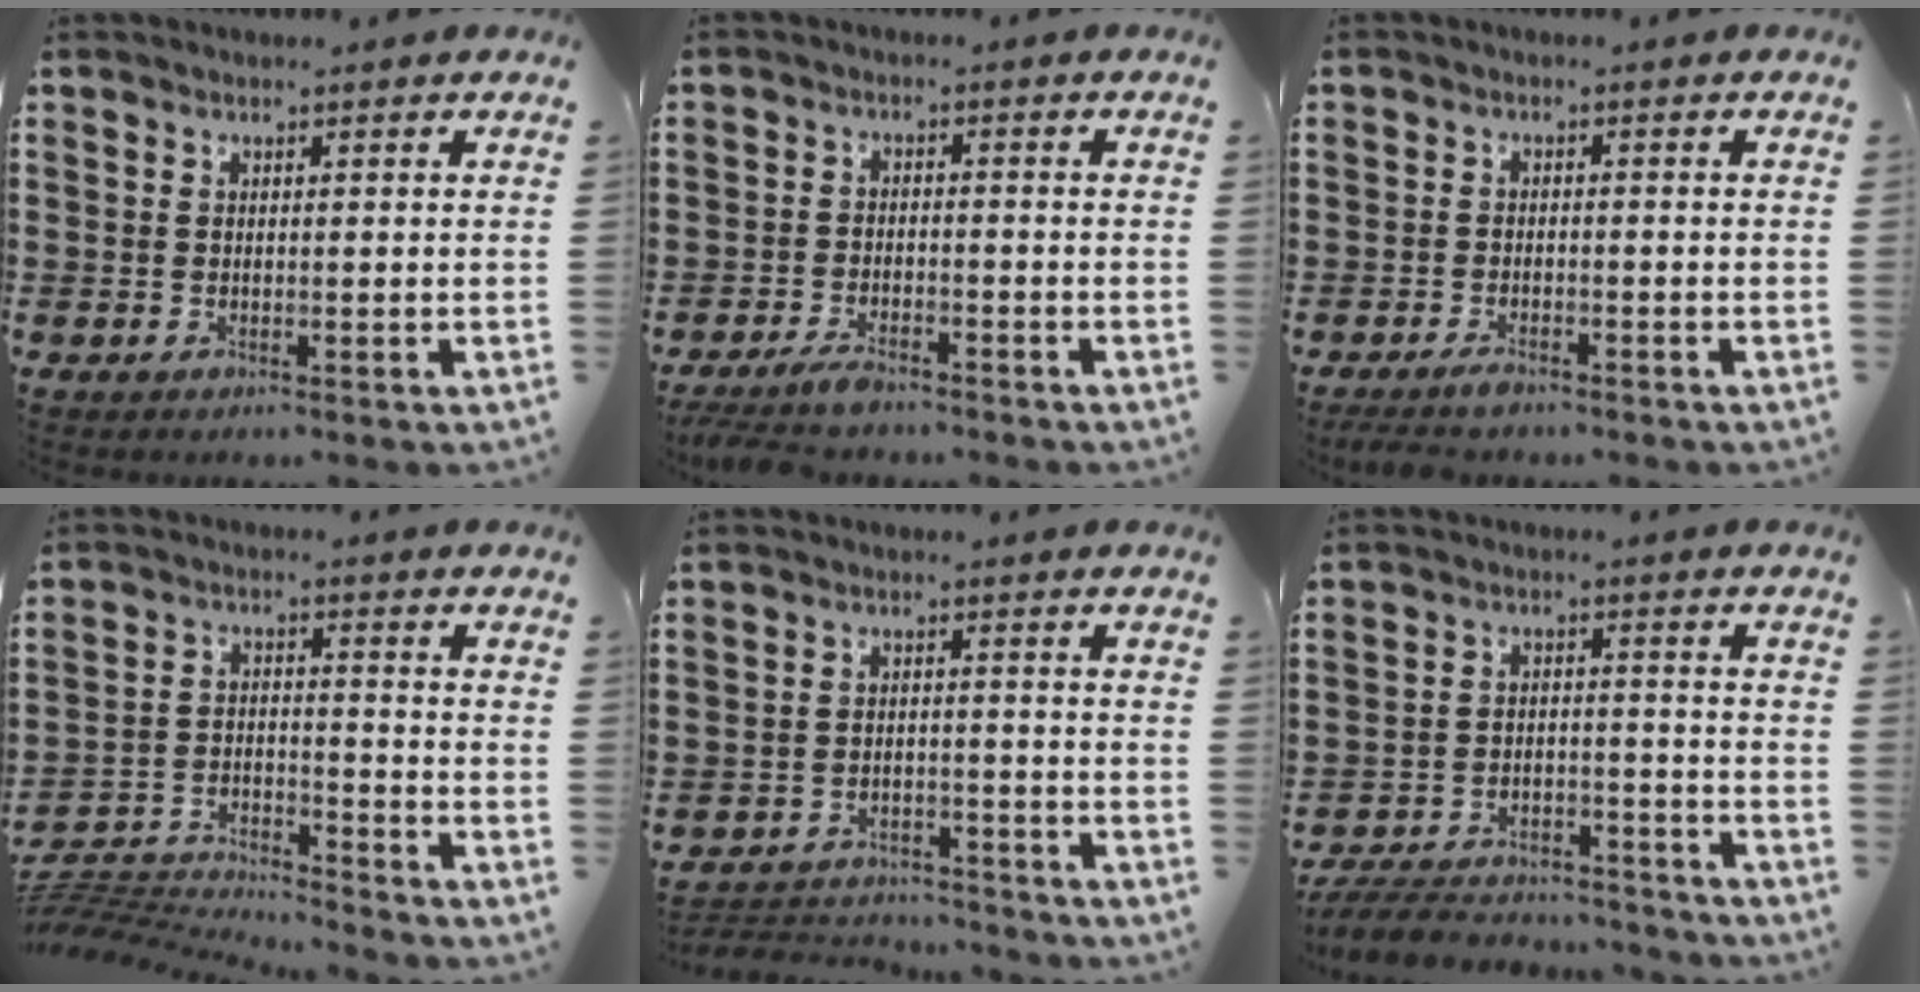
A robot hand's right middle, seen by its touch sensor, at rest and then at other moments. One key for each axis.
{"total": 3.4, "fx": -3.1, "fy": 0.7, "fz": 1.2, "tx": -0.036, "ty": 0.000, "tz": -0.067}
{"total": 2.0, "fx": -1.9, "fy": 0.5, "fz": 0.7, "tx": -0.022, "ty": 0.000, "tz": -0.040}
{"total": 4.8, "fx": -4.8, "fy": 0.5, "fz": 0.4, "tx": -0.025, "ty": 0.002, "tz": -0.106}
{"total": 3.2, "fx": -3.1, "fy": 0.7, "fz": 0.1, "tx": -0.009, "ty": 0.002, "tz": -0.069}
{"total": 6.6, "fx": -6.4, "fy": 1.2, "fz": 1.4, "tx": -0.033, "ty": 0.011, "tz": -0.127}